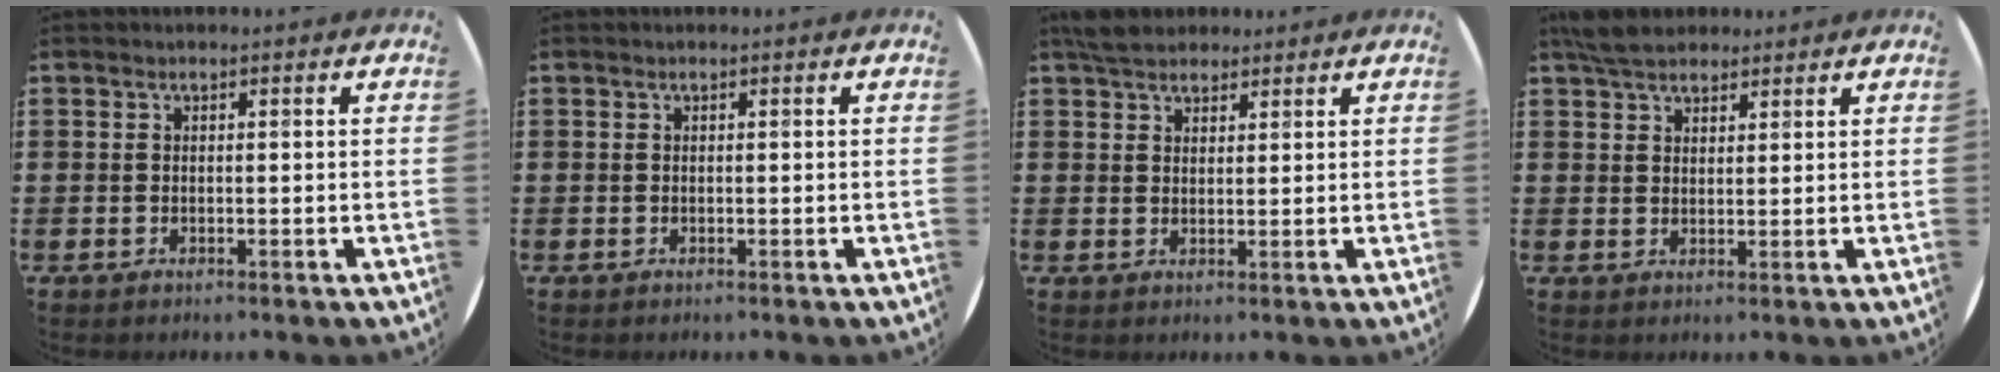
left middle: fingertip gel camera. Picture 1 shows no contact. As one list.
[{"total": 0.0}, {"total": 3.5, "force": [3.1, 1.4, 0.6], "torque": [-0.012, -0.001, 0.059]}, {"total": 4.3, "force": [3.8, 1.6, 1.2], "torque": [-0.024, -0.003, 0.072]}]